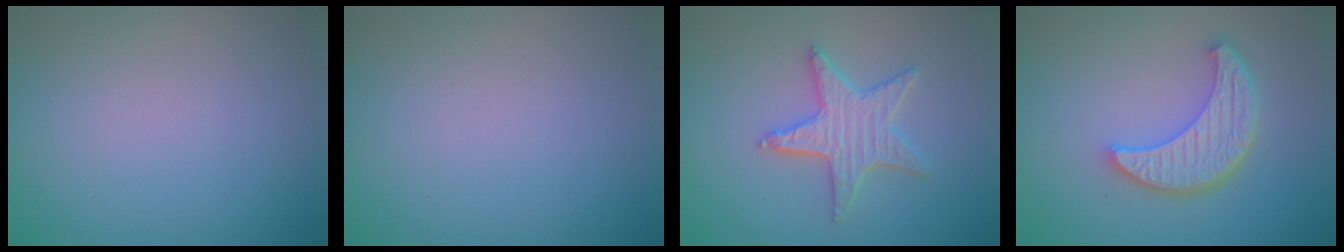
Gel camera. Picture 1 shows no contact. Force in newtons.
{"total": 0.0}
{"total": 3.5, "press": 3.4, "slide": 0.7}
{"total": 5.5, "press": 4.2, "slide": 3.6}